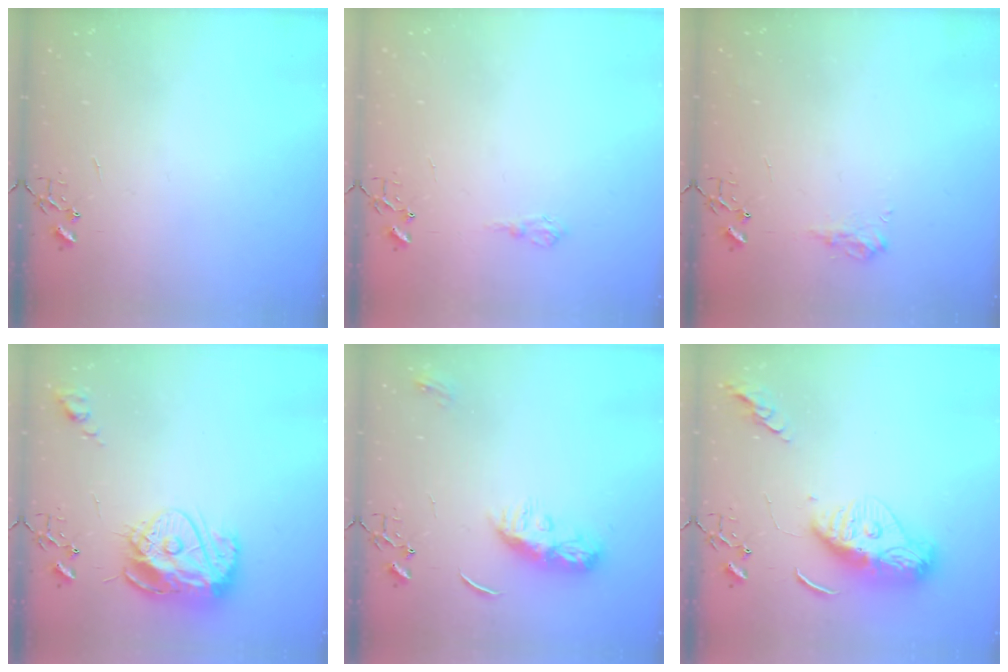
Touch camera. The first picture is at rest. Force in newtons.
{"total": 5.2, "press": 5.1, "slide": 0.6}
{"total": 8.9, "press": 8.9, "slide": 0.5}
{"total": 15.6, "press": 15.5, "slide": 1.4}
{"total": 9.4, "press": 9.4, "slide": 0.2}
{"total": 12.7, "press": 12.7, "slide": 1.2}